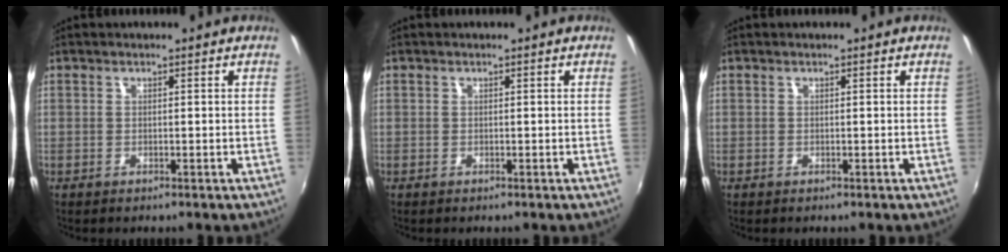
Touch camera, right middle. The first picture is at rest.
{"total": 0.0}
{"total": 0.0}